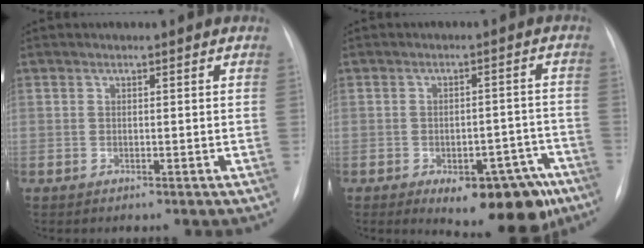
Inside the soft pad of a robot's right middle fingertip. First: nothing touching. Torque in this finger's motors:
{"motor_torque": [1.33, -0.81, 0.61, 0.12]}